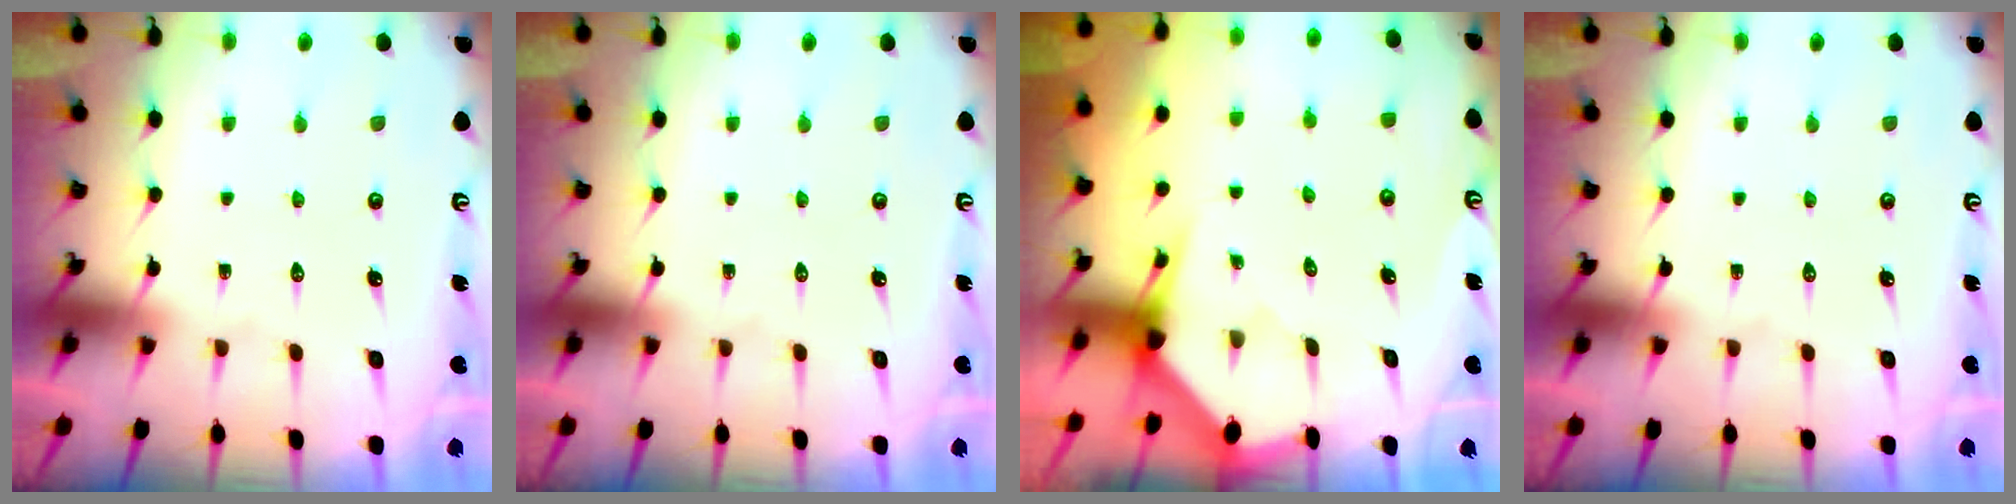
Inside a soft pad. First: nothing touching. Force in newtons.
{"total": 0.0}
{"total": 3.0, "press": 3.0, "slide": 0.1}
{"total": 0.0}